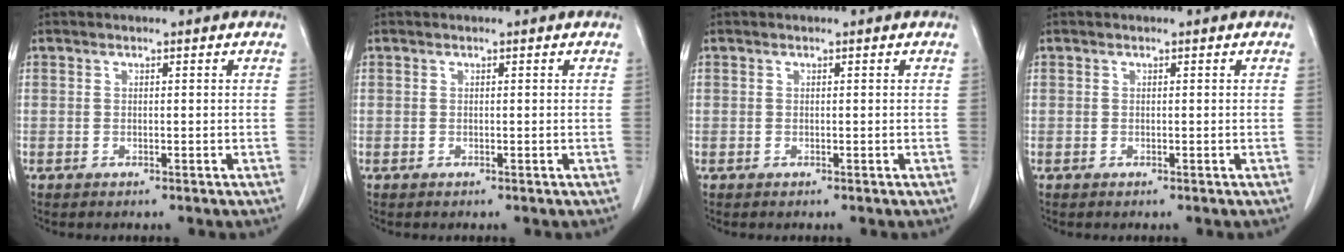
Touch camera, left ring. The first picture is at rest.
{"total": 0.0}
{"total": 0.0}
{"total": 0.0}